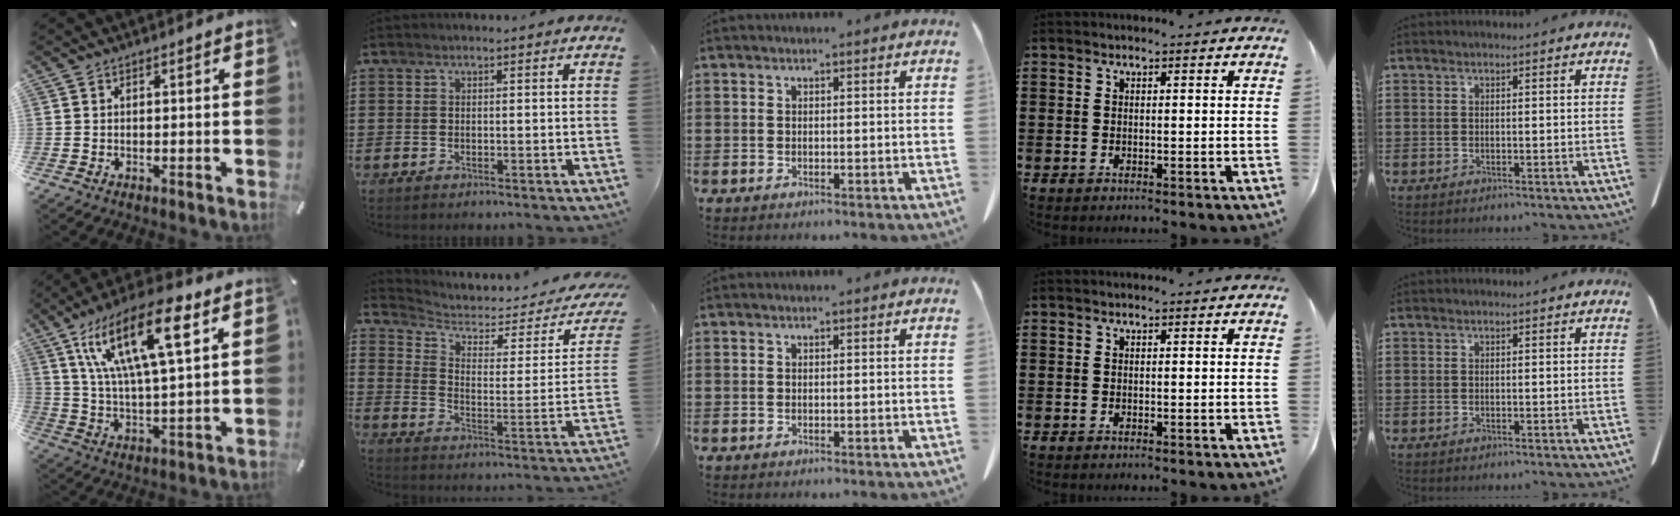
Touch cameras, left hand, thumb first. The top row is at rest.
{"thumb": {"total": 20.2, "force": [10.1, 6.7, 16.1], "torque": [-0.309, -0.030, 0.159]}, "index": {"total": 3.7, "force": [3.0, 1.5, 1.7], "torque": [-0.053, -0.023, 0.049]}}